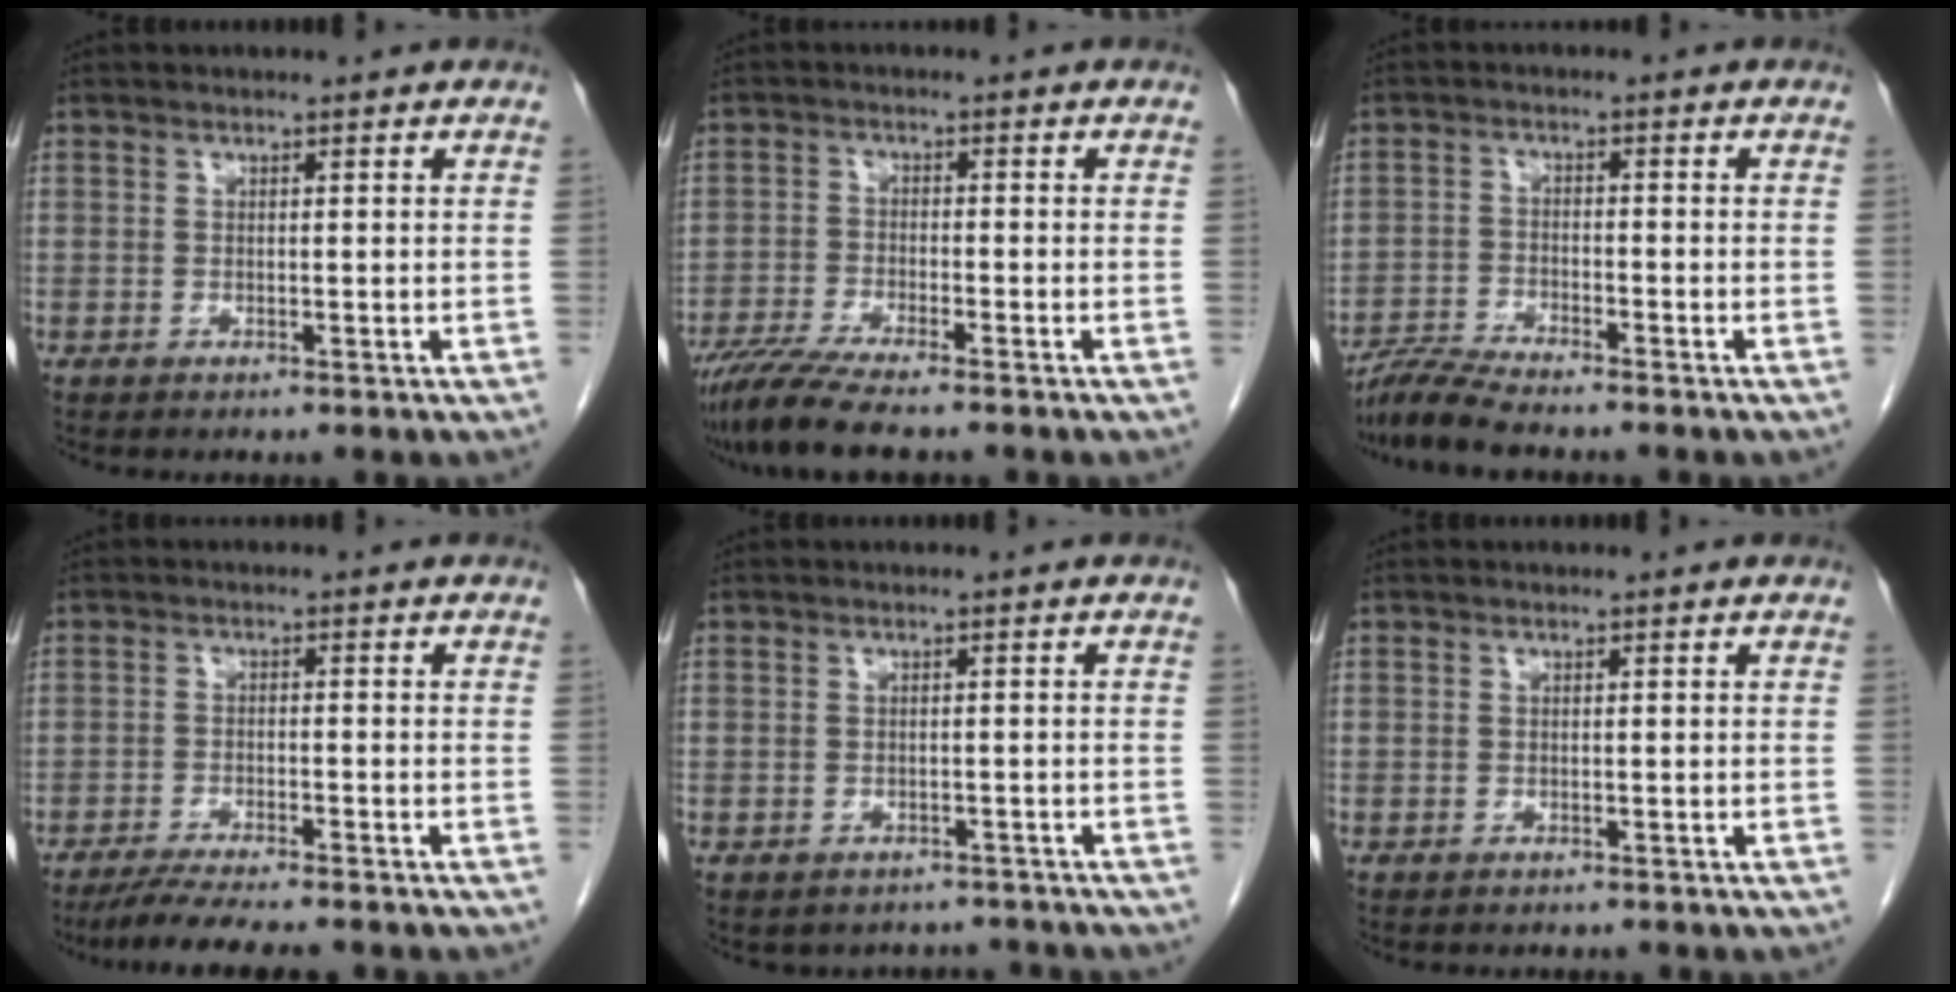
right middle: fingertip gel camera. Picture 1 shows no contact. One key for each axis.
{"total": 7.7, "fx": -6.4, "fy": 0.0, "fz": 4.2, "tx": -0.069, "ty": -0.022, "tz": -0.110}
{"total": 5.9, "fx": -5.3, "fy": 0.0, "fz": 2.5, "tx": -0.046, "ty": -0.019, "tz": -0.100}
{"total": 7.9, "fx": -6.8, "fy": 0.3, "fz": 4.0, "tx": -0.062, "ty": -0.020, "tz": -0.110}
{"total": 4.8, "fx": -4.3, "fy": 2.3, "fz": 0.1, "tx": 0.006, "ty": 0.015, "tz": -0.048}
{"total": 1.2, "fx": -1.1, "fy": 0.5, "fz": 0.0, "tx": -0.010, "ty": -0.002, "tz": -0.016}